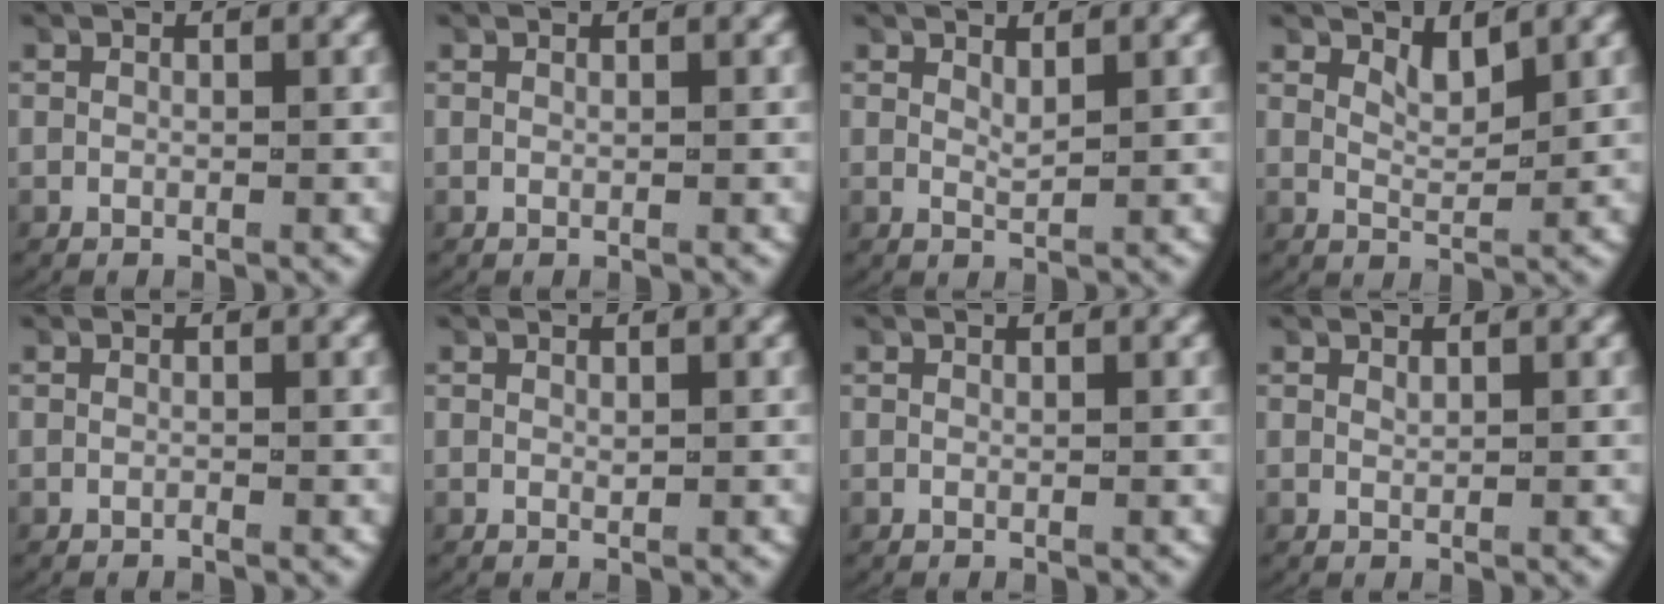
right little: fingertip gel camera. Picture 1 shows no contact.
{"total": 0.0}
{"total": 1.5, "force": [1.2, 0.5, 0.8], "torque": [-0.021, -0.004, 0.025]}
{"total": 2.3, "force": [1.9, 0.6, 1.2], "torque": [-0.030, -0.011, 0.039]}
{"total": 0.0}
{"total": 0.5, "force": [0.3, 0.3, 0.3], "torque": [-0.009, -0.002, 0.008]}
{"total": 0.0}
{"total": 0.8, "force": [0.6, 0.4, 0.3], "torque": [-0.009, -0.002, 0.015]}